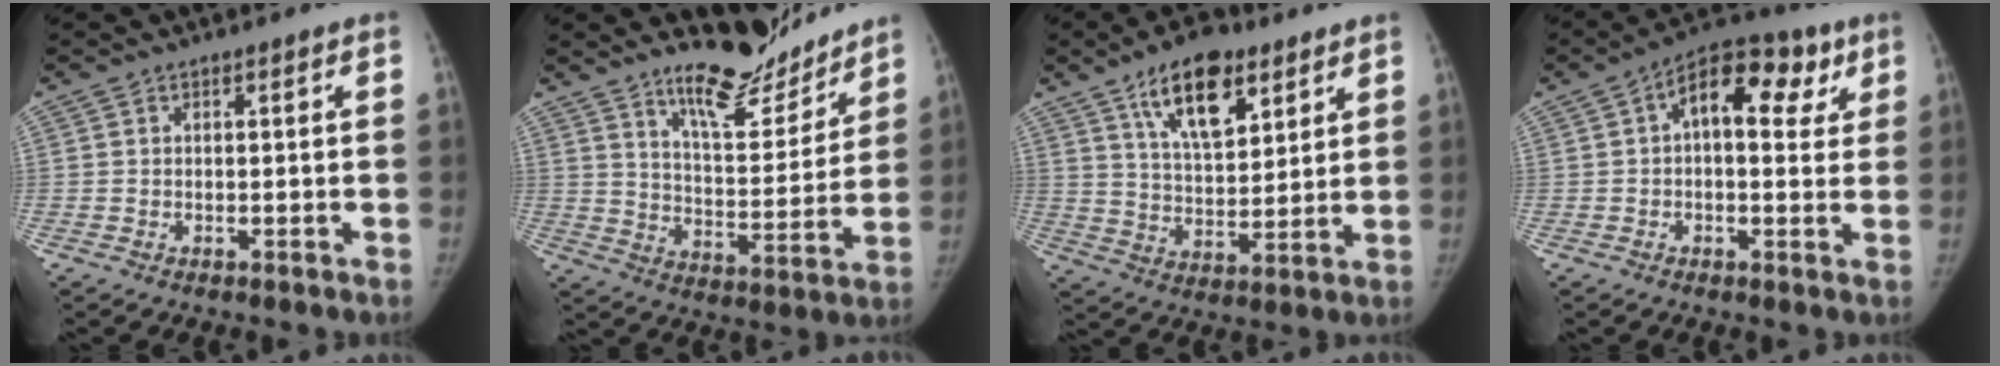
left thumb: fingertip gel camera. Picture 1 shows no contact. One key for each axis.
{"total": 13.1, "fx": 11.6, "fy": 3.6, "fz": 4.9, "tx": -0.039, "ty": -0.091, "tz": 0.192}
{"total": 14.0, "fx": 8.0, "fy": 6.6, "fz": 9.4, "tx": -0.118, "ty": -0.036, "tz": 0.140}
{"total": 13.4, "fx": 4.4, "fy": 7.5, "fz": 10.2, "tx": -0.109, "ty": 0.021, "tz": 0.057}